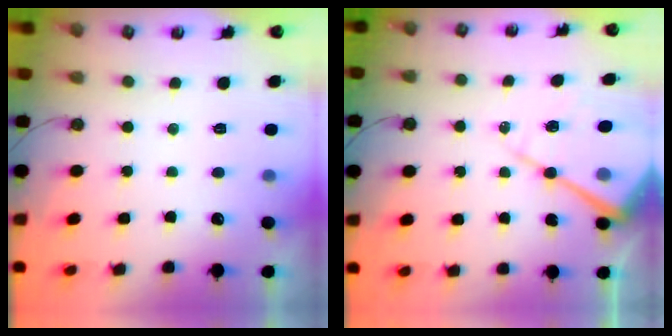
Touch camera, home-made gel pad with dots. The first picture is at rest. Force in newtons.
{"total": 15.2, "press": 15.1, "slide": 1.3}